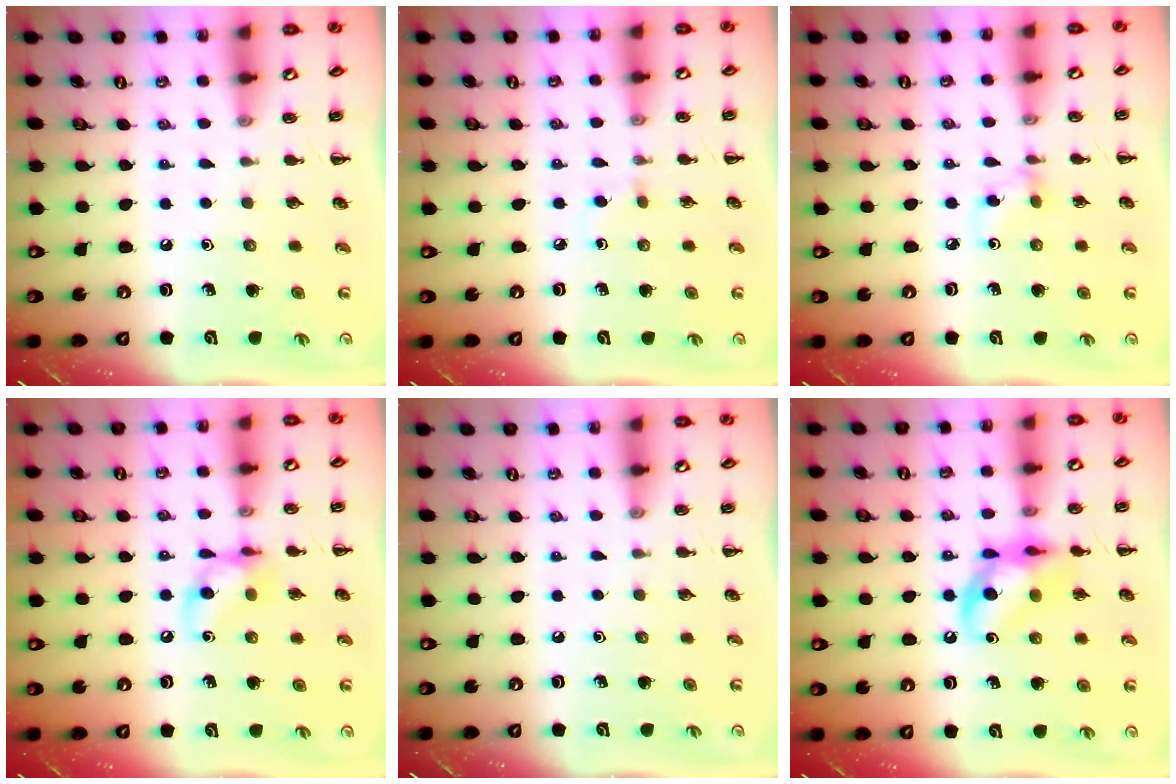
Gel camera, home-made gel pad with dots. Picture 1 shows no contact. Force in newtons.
{"total": 2.4, "press": 2.1, "slide": 1.0}
{"total": 3.5, "press": 3.4, "slide": 0.7}
{"total": 9.3, "press": 9.3, "slide": 1.2}
{"total": 0.0}
{"total": 13.0, "press": 12.7, "slide": 2.8}